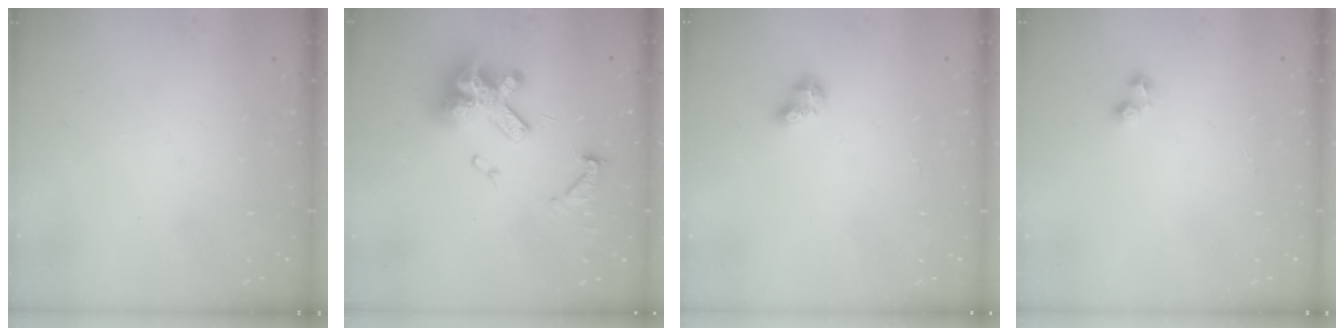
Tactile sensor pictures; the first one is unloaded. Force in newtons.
{"total": 14.9, "press": 14.8, "slide": 1.6}
{"total": 4.0, "press": 3.9, "slide": 0.5}
{"total": 3.0, "press": 2.7, "slide": 1.3}